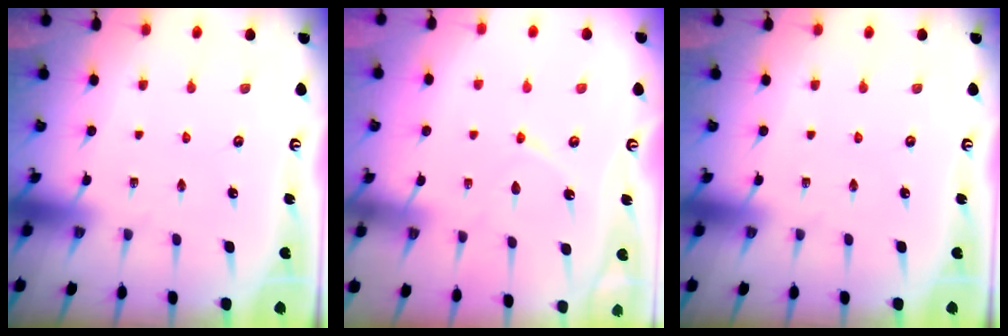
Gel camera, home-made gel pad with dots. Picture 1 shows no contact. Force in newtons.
{"total": 4.3, "press": 4.3, "slide": 0.1}
{"total": 0.0}